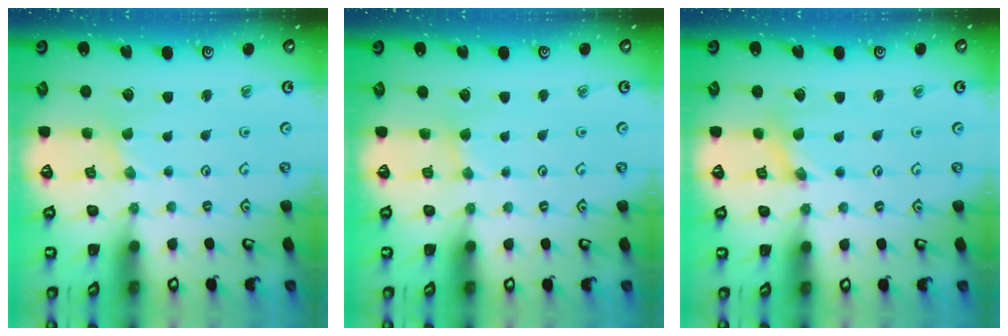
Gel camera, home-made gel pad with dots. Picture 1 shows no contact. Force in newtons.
{"total": 1.5, "press": 1.5, "slide": 0.2}
{"total": 1.6, "press": 1.6, "slide": 0.3}